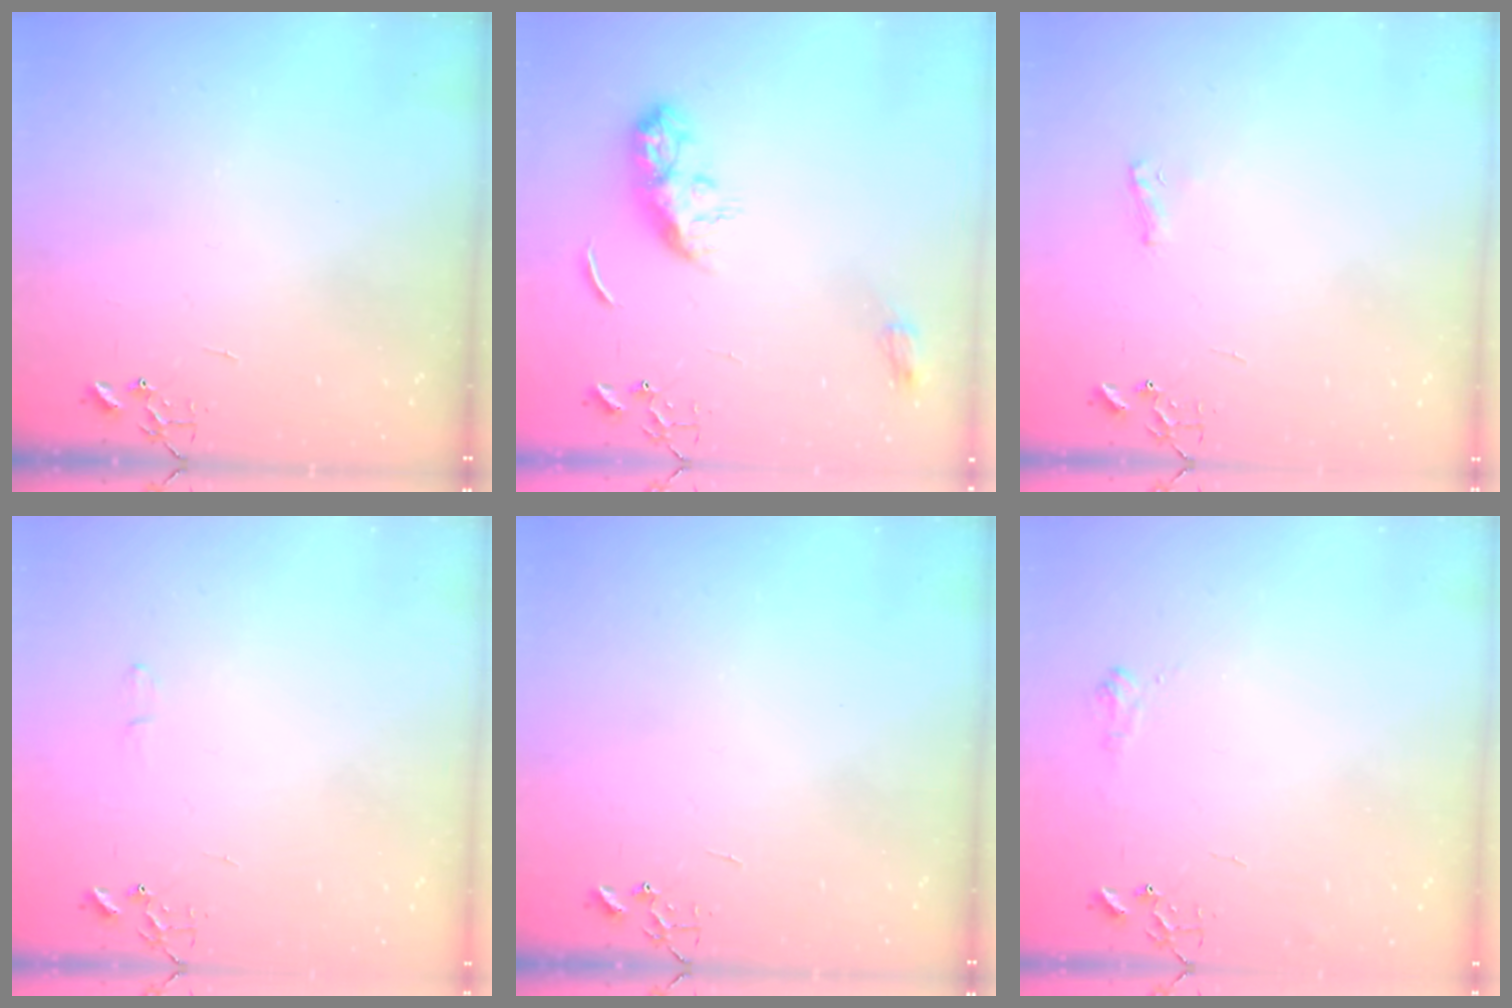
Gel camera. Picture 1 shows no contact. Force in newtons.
{"total": 10.4, "press": 10.4, "slide": 0.2}
{"total": 5.5, "press": 5.5, "slide": 0.7}
{"total": 4.5, "press": 4.5, "slide": 0.4}
{"total": 0.0}
{"total": 7.1, "press": 7.1, "slide": 0.8}